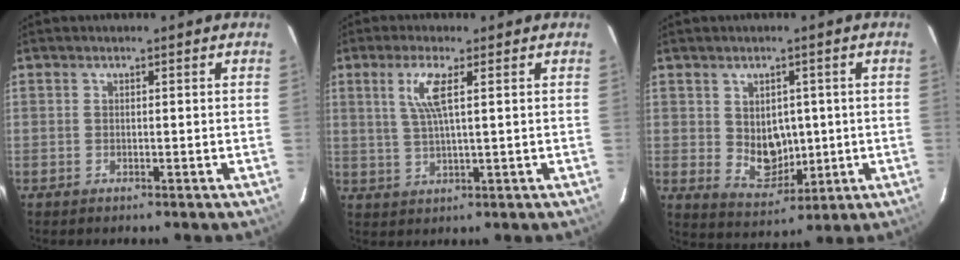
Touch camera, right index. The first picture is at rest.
{"total": 5.1, "force": [1.8, 0.3, 4.8], "torque": [-0.096, -0.001, 0.039]}
{"total": 7.0, "force": [0.5, 5.7, 4.0], "torque": [-0.070, -0.004, 0.028]}